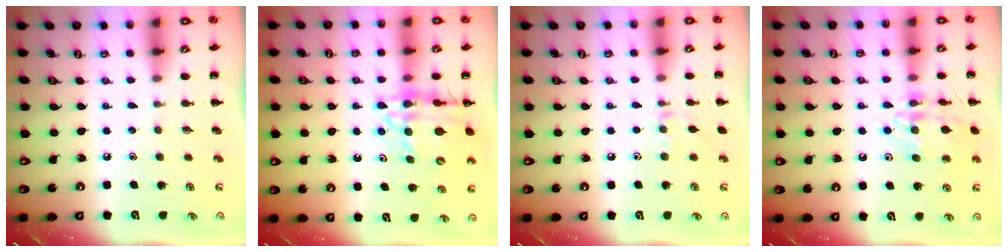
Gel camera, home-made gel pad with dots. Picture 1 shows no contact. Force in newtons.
{"total": 13.9, "press": 13.5, "slide": 3.3}
{"total": 7.1, "press": 6.9, "slide": 1.5}
{"total": 14.5, "press": 14.4, "slide": 1.2}